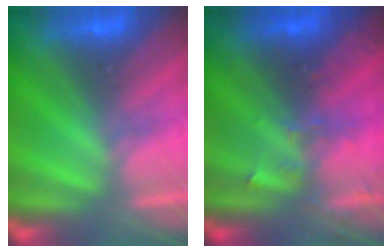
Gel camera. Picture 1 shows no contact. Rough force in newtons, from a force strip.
{"total": 3.1}